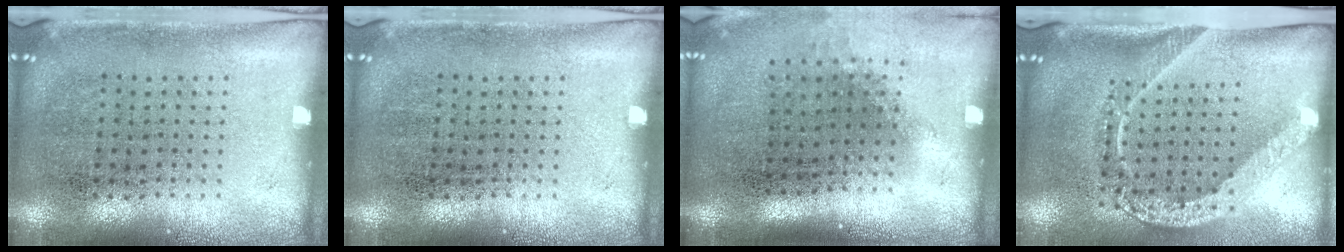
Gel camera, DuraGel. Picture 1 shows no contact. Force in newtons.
{"total": 0.0}
{"total": 1.1, "press": 0.9, "slide": 0.7}
{"total": 2.0, "press": 1.5, "slide": 1.3}